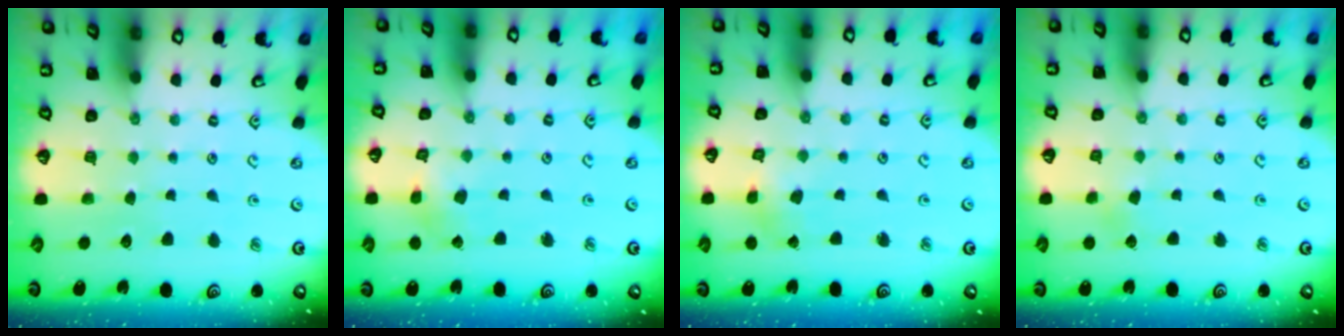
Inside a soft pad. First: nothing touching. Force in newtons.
{"total": 3.0, "press": 3.0, "slide": 0.3}
{"total": 1.5, "press": 1.5, "slide": 0.0}
{"total": 1.4, "press": 1.4, "slide": 0.1}